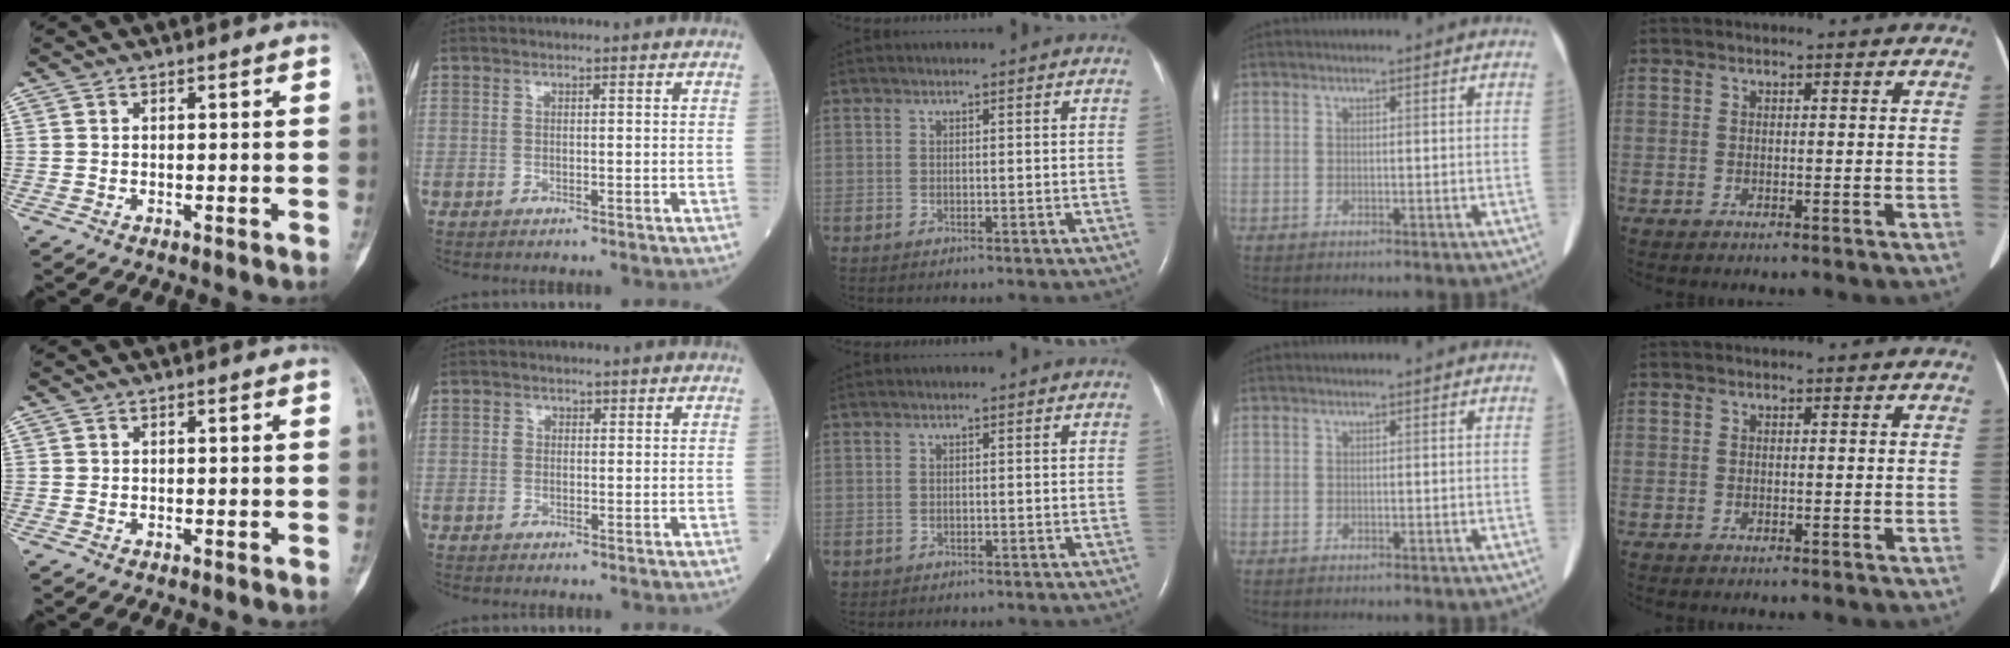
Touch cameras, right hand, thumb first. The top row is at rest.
{"index": {"total": 1.1, "force": [0.3, 1.0, 0.3], "torque": [-0.001, 0.002, 0.006]}, "middle": {"total": 0.5, "force": [-0.2, 0.5, 0.0], "torque": [-0.004, 0.003, -0.001]}}